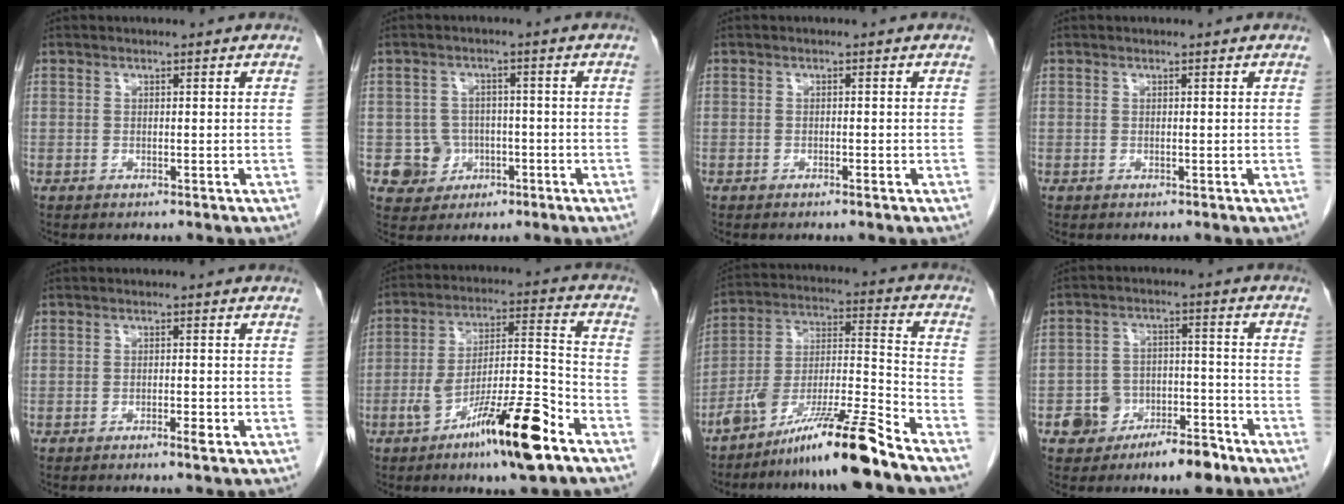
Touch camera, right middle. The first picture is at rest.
{"total": 4.9, "force": [-1.5, 4.7, 0.4], "torque": [0.004, 0.014, -0.017]}
{"total": 0.8, "force": [-0.6, 0.0, 0.6], "torque": [-0.014, 0.000, -0.009]}
{"total": 0.0}
{"total": 1.0, "force": [-0.7, 0.0, 0.8], "torque": [-0.017, 0.001, -0.012]}
{"total": 15.5, "force": [-8.7, 1.3, 12.8], "torque": [-0.219, -0.009, -0.147]}
{"total": 15.4, "force": [-11.6, -0.6, 10.1], "torque": [-0.182, -0.006, -0.205]}
{"total": 8.0, "force": [-5.4, 3.9, 4.4], "torque": [-0.068, 0.022, -0.082]}